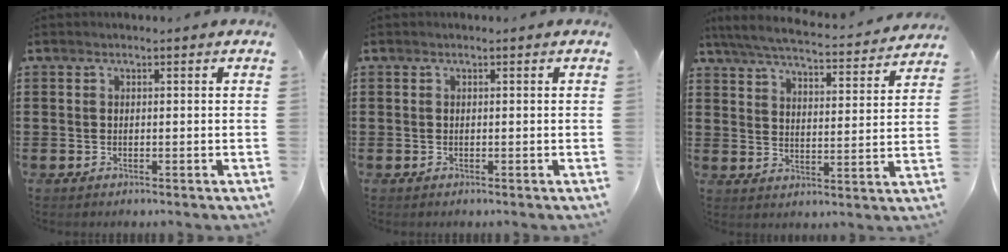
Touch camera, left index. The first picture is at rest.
{"total": 0.0}
{"total": 5.4, "force": [5.1, 0.0, 1.9], "torque": [-0.061, -0.038, 0.083]}